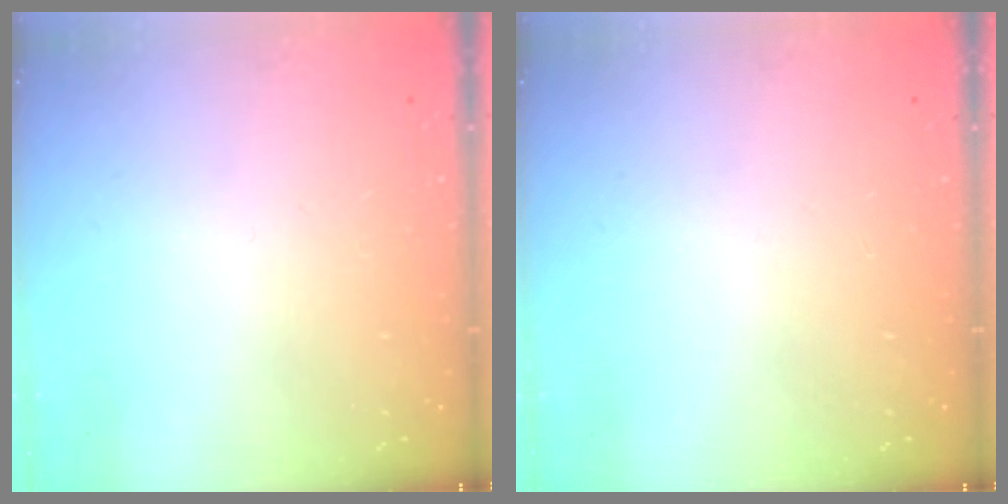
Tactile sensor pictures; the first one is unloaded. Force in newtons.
{"total": 0.0}